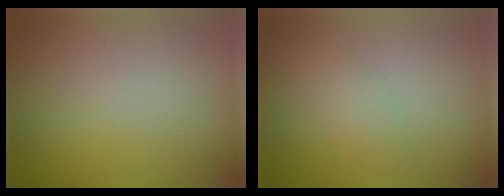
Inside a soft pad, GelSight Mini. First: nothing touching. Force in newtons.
{"total": 2.0, "press": 2.0, "slide": 0.2}